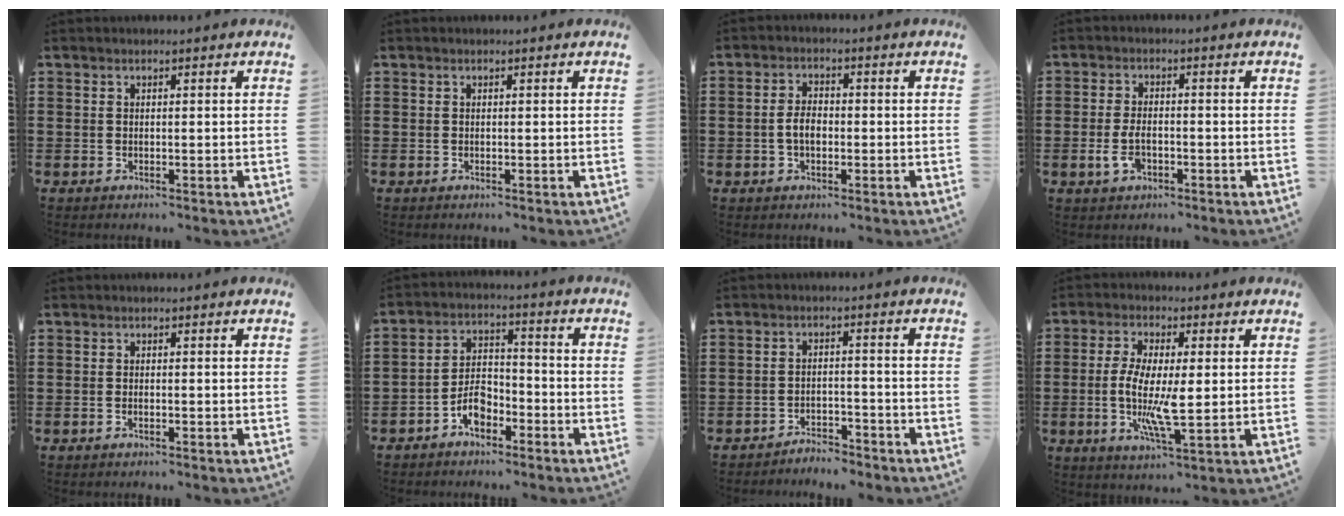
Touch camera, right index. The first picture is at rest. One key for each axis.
{"total": 0.0}
{"total": 3.5, "fx": -0.6, "fy": 1.9, "fz": 2.8, "tx": -0.069, "ty": 0.000, "tz": -0.017}
{"total": 4.0, "fx": -1.2, "fy": 2.0, "fz": 3.2, "tx": -0.079, "ty": -0.007, "tz": -0.025}
{"total": 0.6, "fx": -0.3, "fy": 0.1, "fz": 0.5, "tx": -0.012, "ty": -0.007, "tz": -0.004}
{"total": 5.4, "fx": -3.1, "fy": 2.9, "fz": 3.3, "tx": -0.072, "ty": 0.006, "tz": -0.061}
{"total": 3.3, "fx": -3.3, "fy": 0.4, "fz": 0.0, "tx": -0.009, "ty": 0.002, "tz": -0.070}
{"total": 8.8, "fx": -0.4, "fy": 2.8, "fz": 8.3, "tx": -0.169, "ty": -0.006, "tz": -0.009}